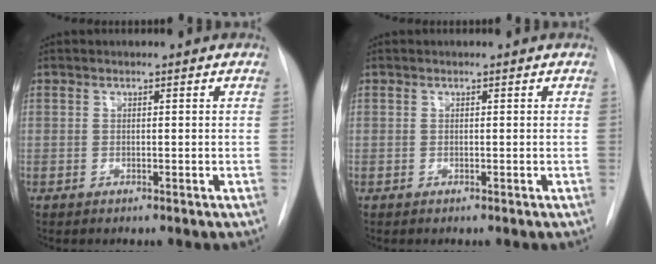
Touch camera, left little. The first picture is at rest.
{"total": 0.0}